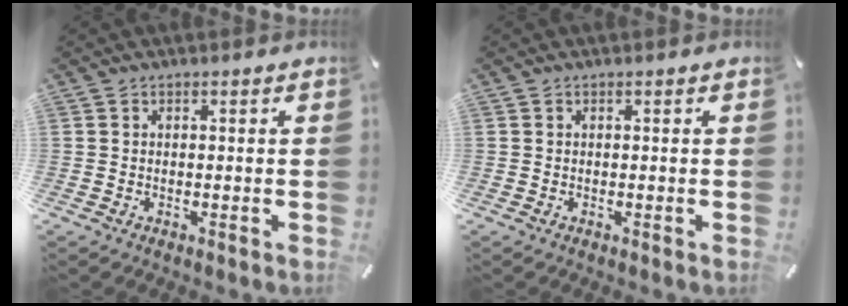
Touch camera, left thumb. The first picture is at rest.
{"total": 0.0}